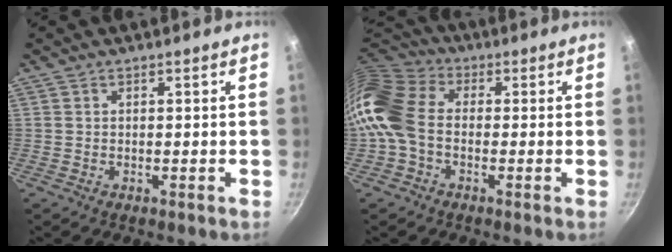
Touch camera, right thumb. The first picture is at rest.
{"total": 11.4, "force": [-1.3, 8.1, 7.9], "torque": [-0.142, 0.027, -0.047]}